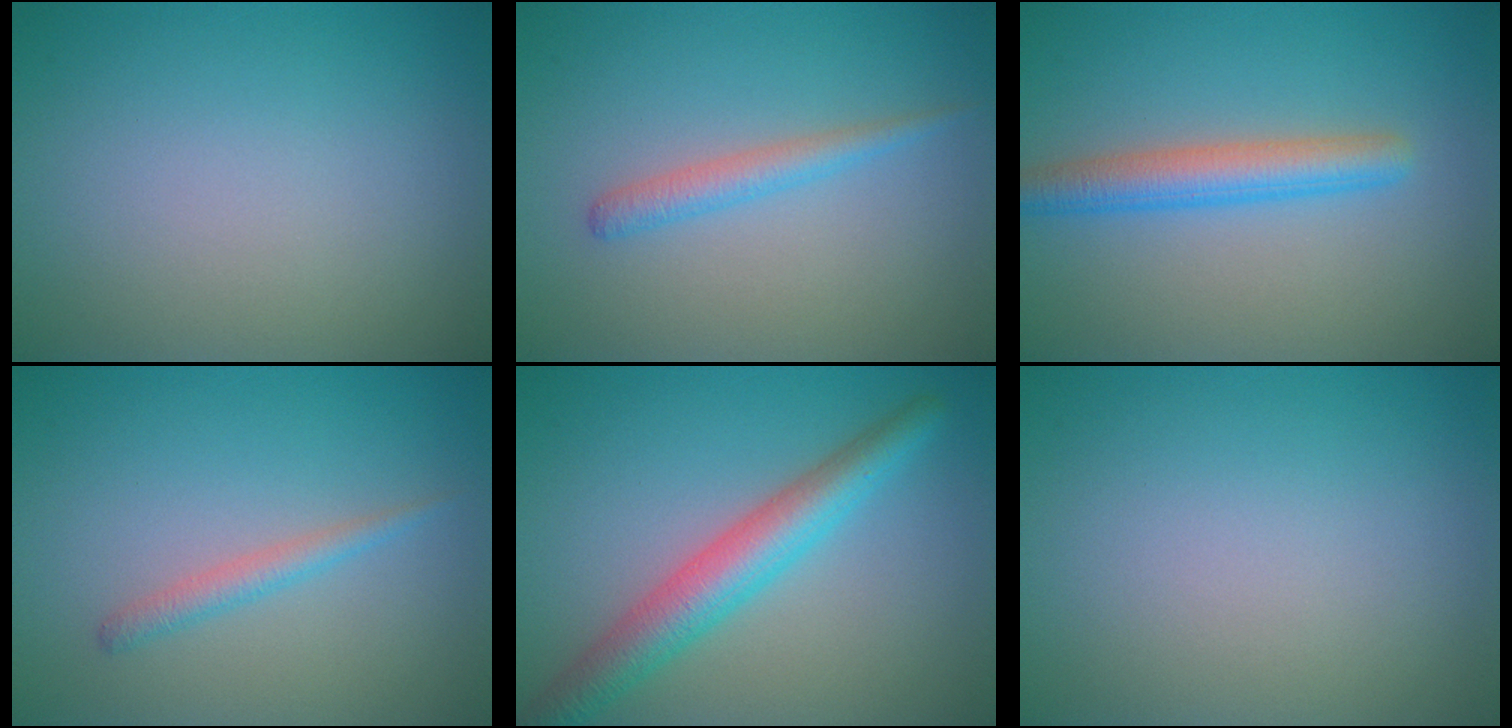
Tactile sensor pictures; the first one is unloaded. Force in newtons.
{"total": 1.9, "press": 1.8, "slide": 0.1}
{"total": 3.7, "press": 3.7, "slide": 0.1}
{"total": 1.5, "press": 1.5, "slide": 0.0}
{"total": 5.1, "press": 5.1, "slide": 0.1}
{"total": 0.0}